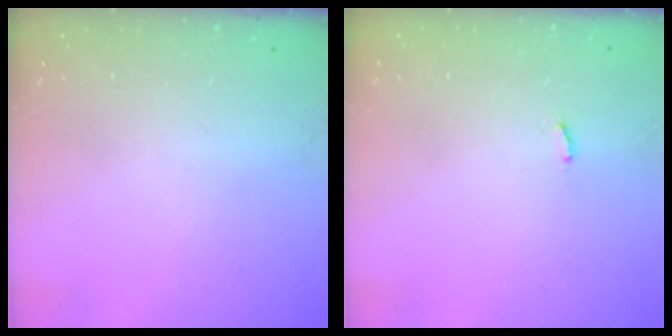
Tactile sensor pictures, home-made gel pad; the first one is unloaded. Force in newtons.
{"total": 2.2, "press": 2.2, "slide": 0.2}